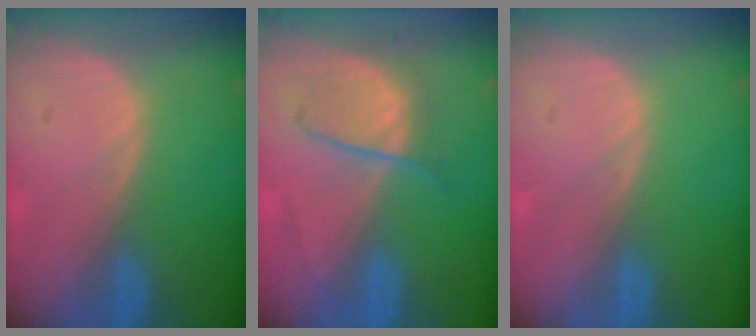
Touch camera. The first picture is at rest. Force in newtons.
{"total": 4.9, "press": 4.9, "slide": 0.5}
{"total": 0.0}